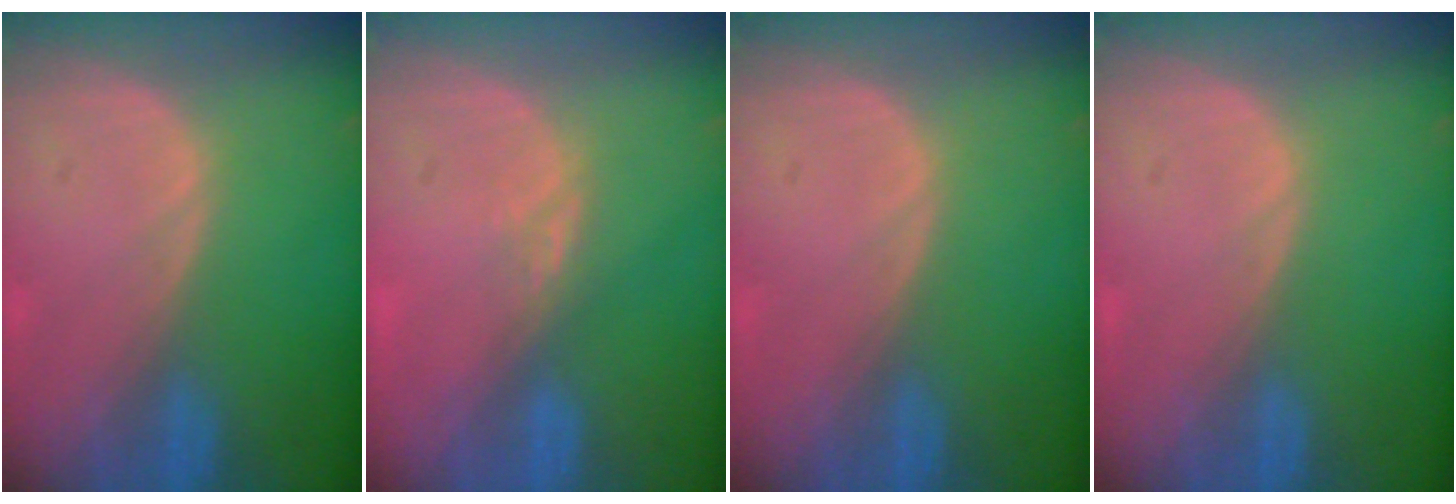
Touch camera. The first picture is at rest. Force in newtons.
{"total": 2.0, "press": 1.5, "slide": 1.3}
{"total": 0.0}
{"total": 0.0}